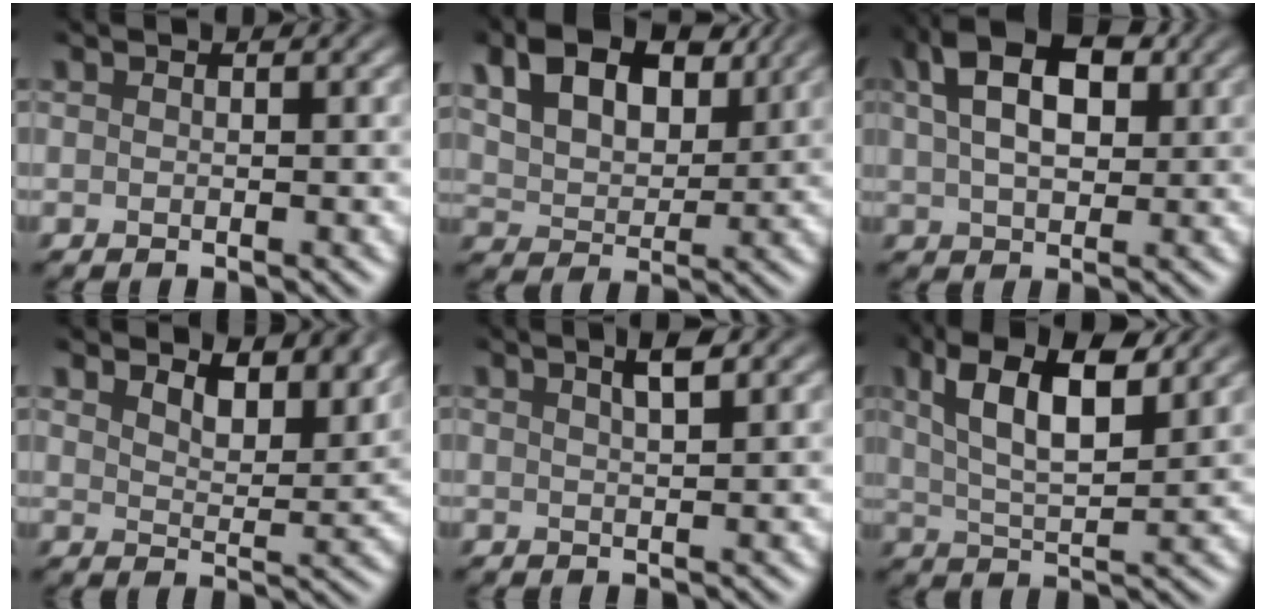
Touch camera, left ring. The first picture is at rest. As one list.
[{"total": 7.8, "force": [3.6, 4.6, 5.1], "torque": [-0.104, 0.011, 0.056]}, {"total": 8.0, "force": [2.9, 4.4, 6.0], "torque": [-0.115, 0.033, 0.041]}, {"total": 4.9, "force": [3.9, 1.8, 2.3], "torque": [-0.049, -0.002, 0.051]}, {"total": 1.9, "force": [1.1, 0.1, 1.5], "torque": [-0.027, 0.009, 0.019]}, {"total": 7.9, "force": [3.7, 2.8, 6.4], "torque": [-0.116, 0.014, 0.061]}]